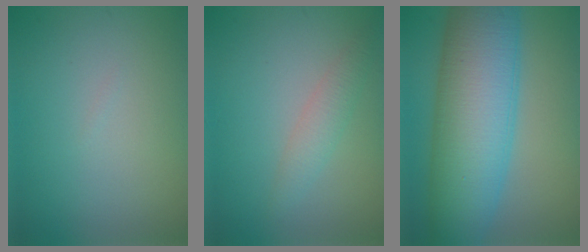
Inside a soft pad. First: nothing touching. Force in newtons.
{"total": 1.9, "press": 1.9, "slide": 0.1}
{"total": 11.9, "press": 11.9, "slide": 0.0}